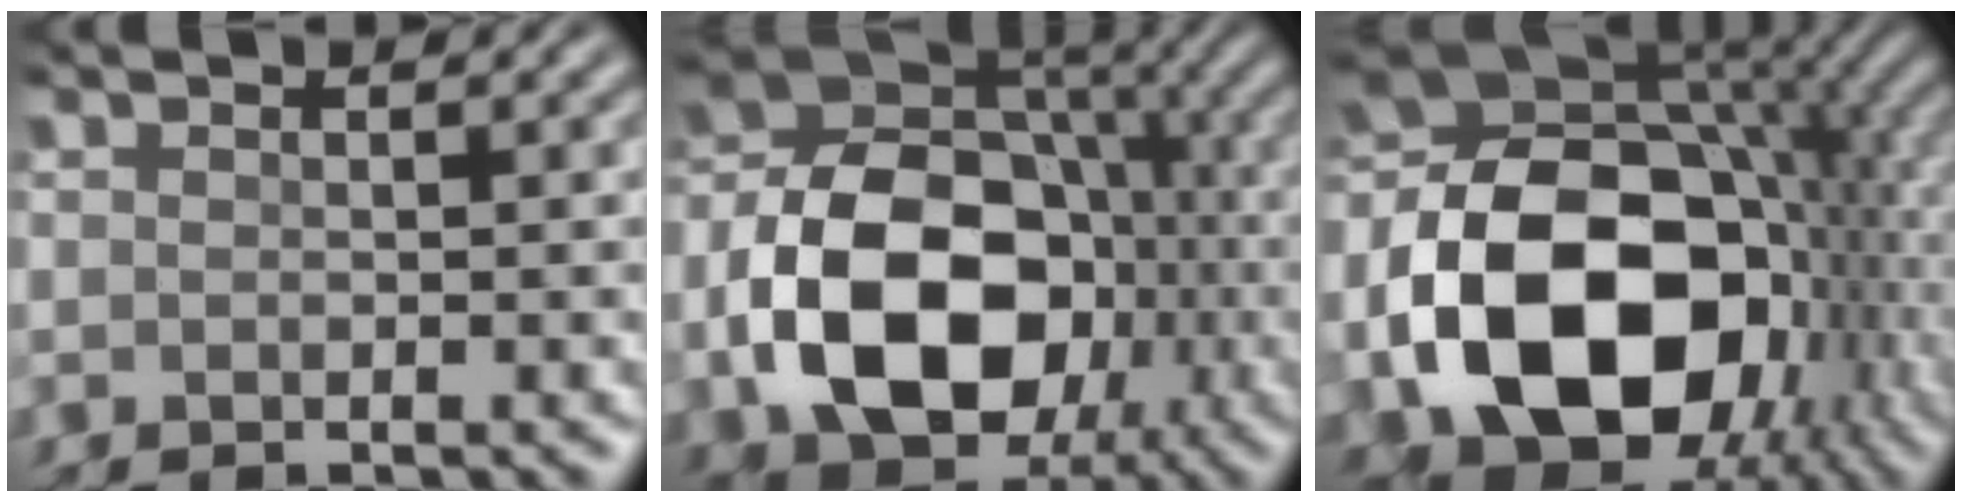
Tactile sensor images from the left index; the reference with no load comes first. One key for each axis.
{"total": 13.6, "fx": -3.5, "fy": 9.3, "fz": 9.3, "tx": -0.170, "ty": -0.003, "tz": -0.073}
{"total": 18.7, "fx": -3.5, "fy": 13.1, "fz": 12.9, "tx": -0.258, "ty": -0.029, "tz": -0.042}